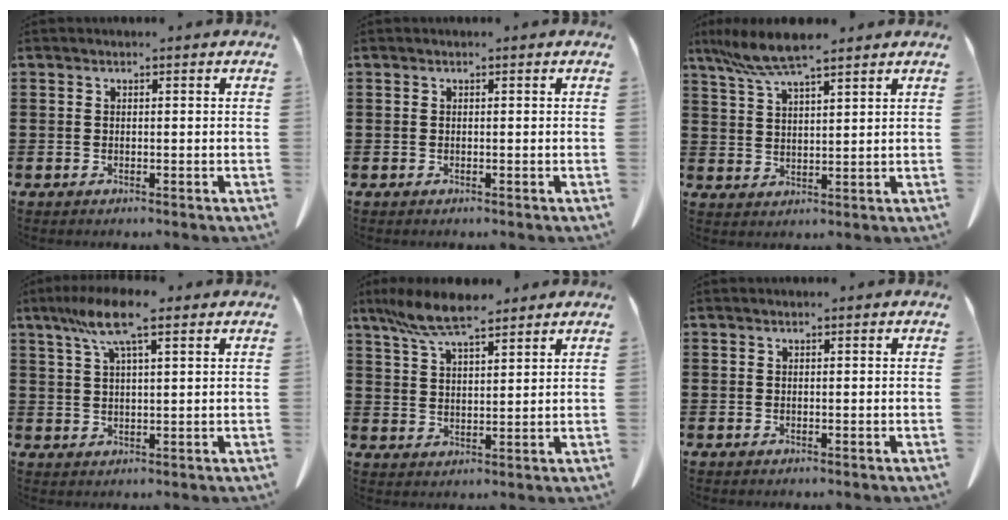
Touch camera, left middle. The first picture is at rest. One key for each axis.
{"total": 0.0}
{"total": 7.9, "fx": 6.4, "fy": 1.9, "fz": 4.3, "tx": -0.100, "ty": -0.009, "tz": 0.121}
{"total": 8.3, "fx": 4.9, "fy": 1.5, "fz": 6.6, "tx": -0.137, "ty": 0.000, "tz": 0.086}
{"total": 8.1, "fx": 6.5, "fy": 1.6, "fz": 4.6, "tx": -0.106, "ty": -0.010, "tz": 0.120}
{"total": 0.0}